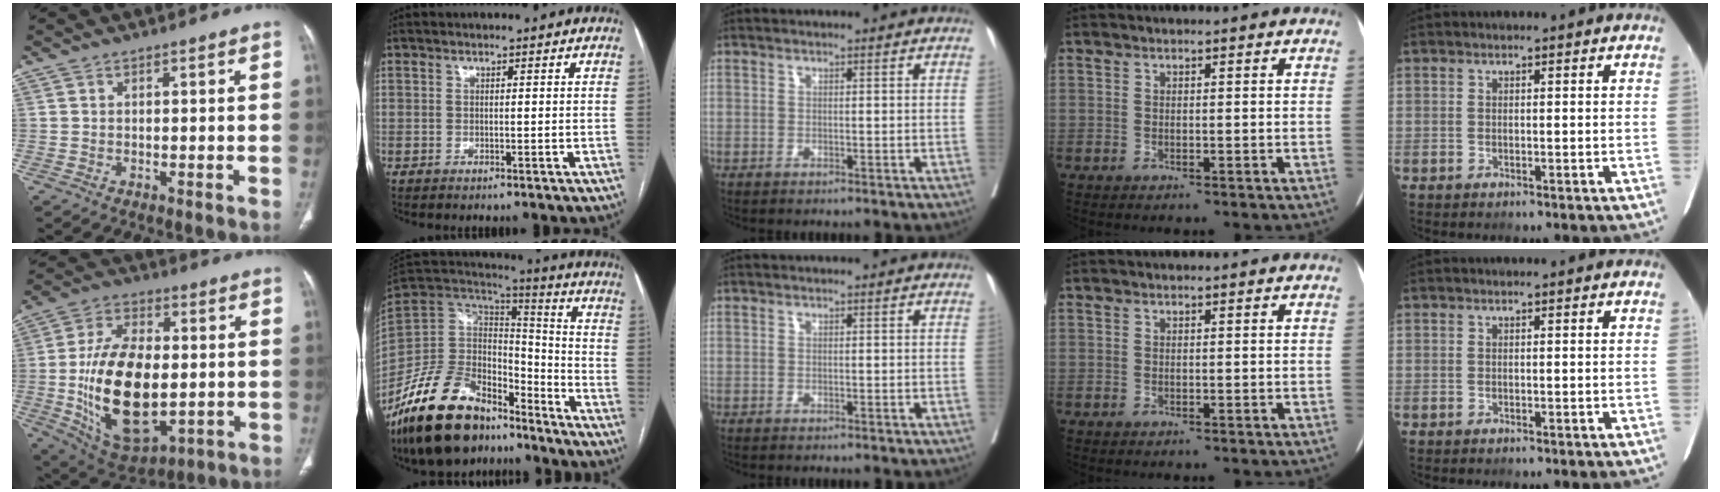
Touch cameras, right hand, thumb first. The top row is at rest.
{"thumb": {"total": 22.1, "force": [-1.9, 12.2, 18.4], "torque": [-0.319, -0.003, -0.013]}, "index": {"total": 21.9, "force": [-16.0, 10.2, 10.9], "torque": [-0.231, 0.031, -0.283]}}